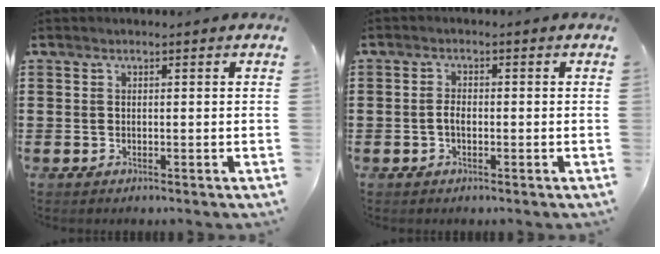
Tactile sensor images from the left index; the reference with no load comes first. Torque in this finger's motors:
{"motor_torque": [0.66, 0.63, 0.21, 0.05]}